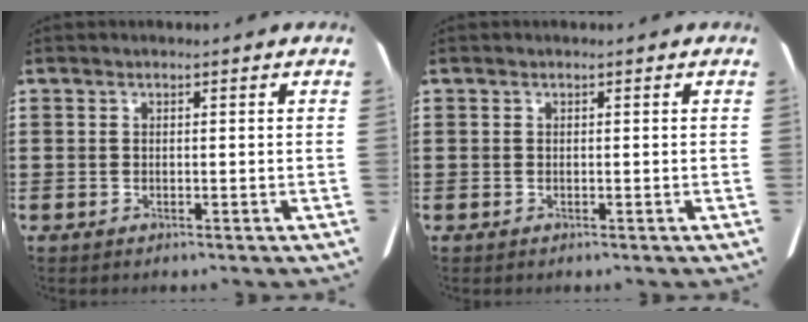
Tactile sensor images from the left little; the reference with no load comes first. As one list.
[{"total": 0.0}]